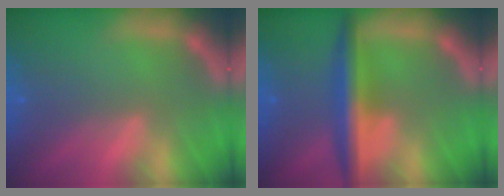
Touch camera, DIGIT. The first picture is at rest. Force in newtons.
{"total": 5.5}